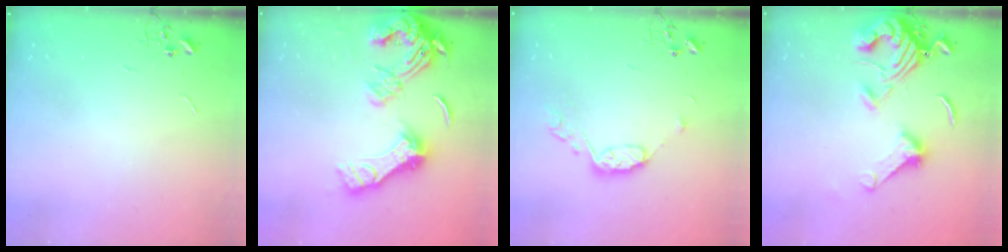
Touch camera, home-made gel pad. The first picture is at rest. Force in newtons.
{"total": 18.5, "press": 18.4, "slide": 1.8}
{"total": 9.0, "press": 9.0, "slide": 0.5}
{"total": 15.1, "press": 15.0, "slide": 1.8}